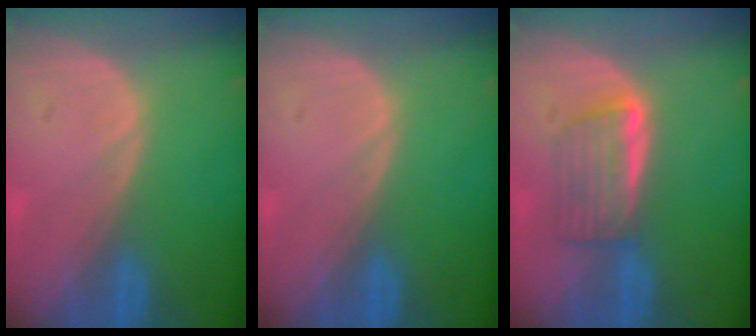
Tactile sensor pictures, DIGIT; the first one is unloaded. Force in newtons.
{"total": 0.0}
{"total": 5.8, "press": 5.2, "slide": 2.6}